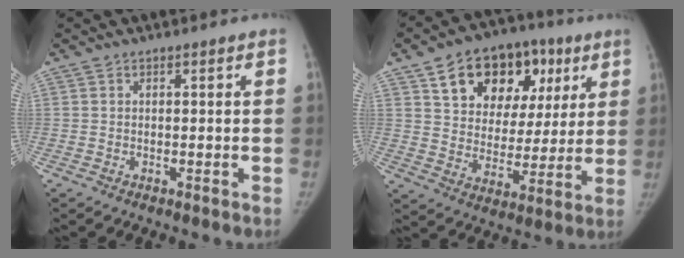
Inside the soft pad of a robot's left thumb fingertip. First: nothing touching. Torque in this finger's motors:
{"motor_torque": [1.22, 1.22, 0.90, -0.91, 0.24]}